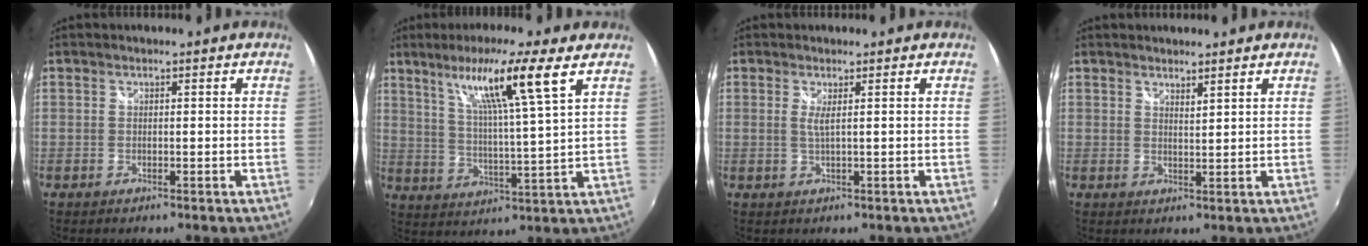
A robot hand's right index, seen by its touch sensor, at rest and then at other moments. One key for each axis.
{"total": 12.2, "fx": 6.9, "fy": -1.0, "fz": 10.0, "tx": -0.162, "ty": 0.005, "tz": 0.120}
{"total": 1.4, "fx": 0.4, "fy": -0.3, "fz": 1.3, "tx": -0.026, "ty": -0.003, "tz": 0.005}
{"total": 2.3, "fx": 2.1, "fy": 0.1, "fz": 0.9, "tx": -0.014, "ty": -0.001, "tz": 0.030}